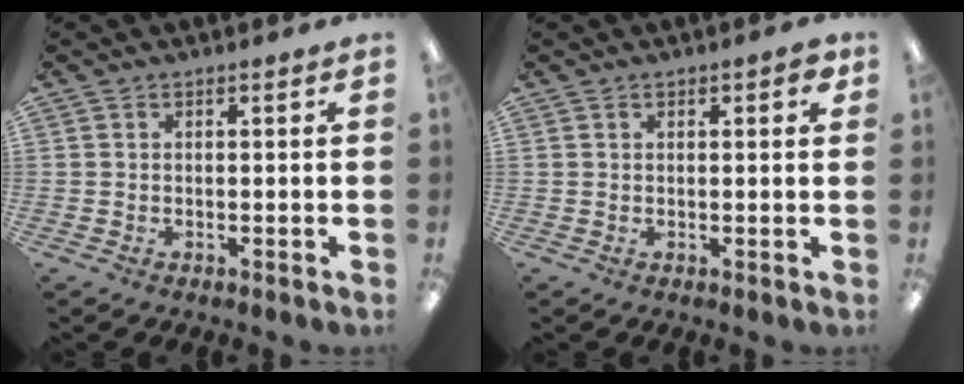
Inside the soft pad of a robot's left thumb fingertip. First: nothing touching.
{"total": 2.2, "force": [1.2, 0.8, 1.7], "torque": [-0.017, -0.003, 0.017]}